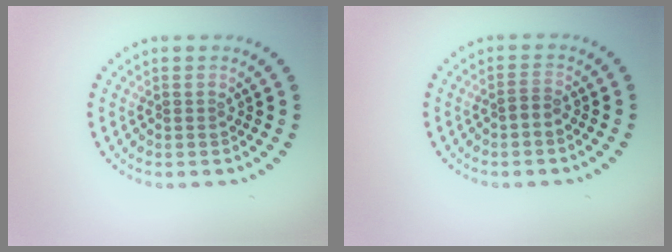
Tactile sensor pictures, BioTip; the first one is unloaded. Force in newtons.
{"total": 0.9, "press": 0.8, "slide": 0.5}